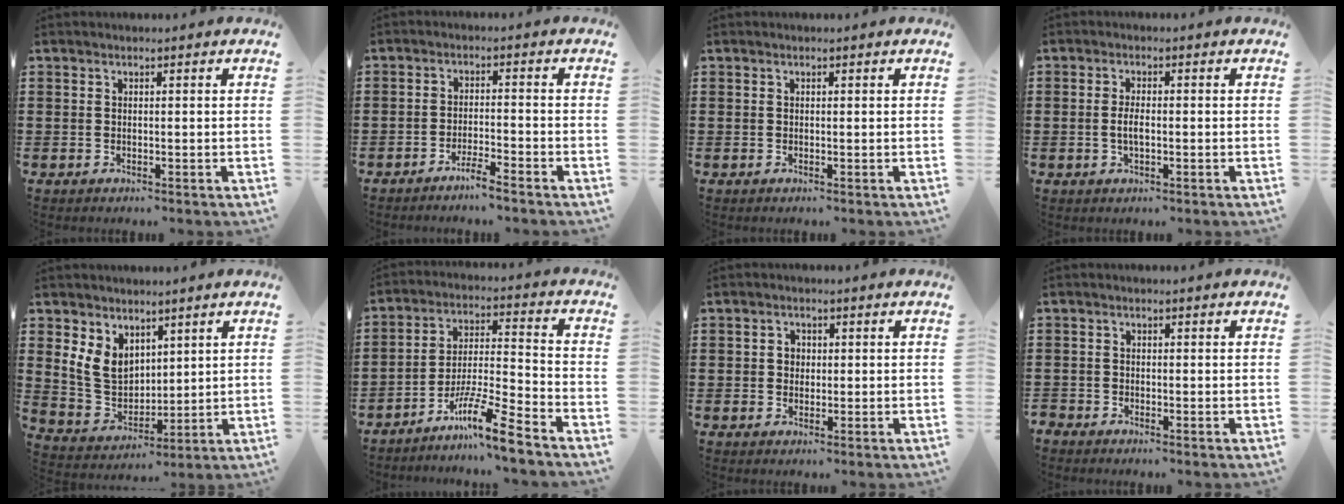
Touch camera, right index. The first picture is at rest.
{"total": 3.2, "force": [-3.0, -0.3, 1.0], "torque": [-0.025, 0.000, -0.060]}
{"total": 0.0}
{"total": 2.5, "force": [-0.4, 0.9, 2.3], "torque": [-0.051, -0.002, -0.010]}
{"total": 7.2, "force": [3.2, 5.6, 3.2], "torque": [-0.099, 0.003, 0.061]}
{"total": 10.3, "force": [-8.2, 0.2, 6.2], "torque": [-0.113, 0.009, -0.161]}
{"total": 1.8, "force": [0.1, 1.6, 0.7], "torque": [-0.018, 0.010, 0.000]}
{"total": 1.0, "force": [-0.9, 0.3, -0.1], "torque": [0.000, 0.002, -0.021]}